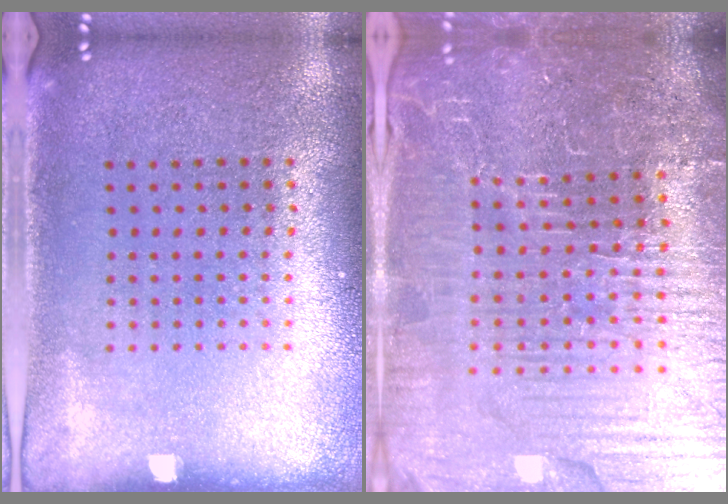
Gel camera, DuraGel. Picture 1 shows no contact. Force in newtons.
{"total": 6.4, "press": 5.8, "slide": 2.6}